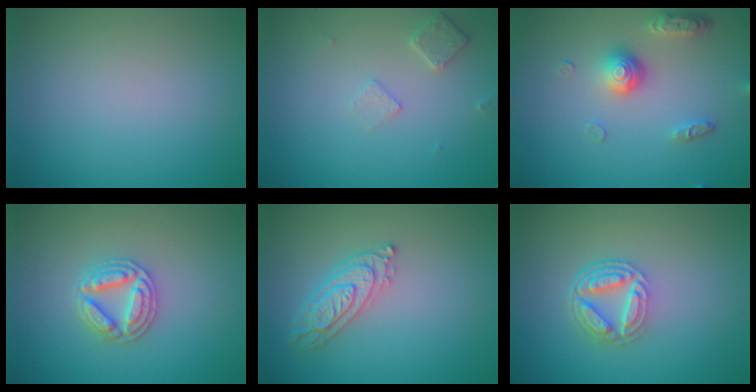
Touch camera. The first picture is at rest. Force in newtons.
{"total": 1.8, "press": 1.8, "slide": 0.3}
{"total": 3.8, "press": 3.0, "slide": 2.3}
{"total": 3.1, "press": 3.0, "slide": 0.6}
{"total": 3.4, "press": 3.2, "slide": 1.0}
{"total": 4.4, "press": 3.3, "slide": 2.9}